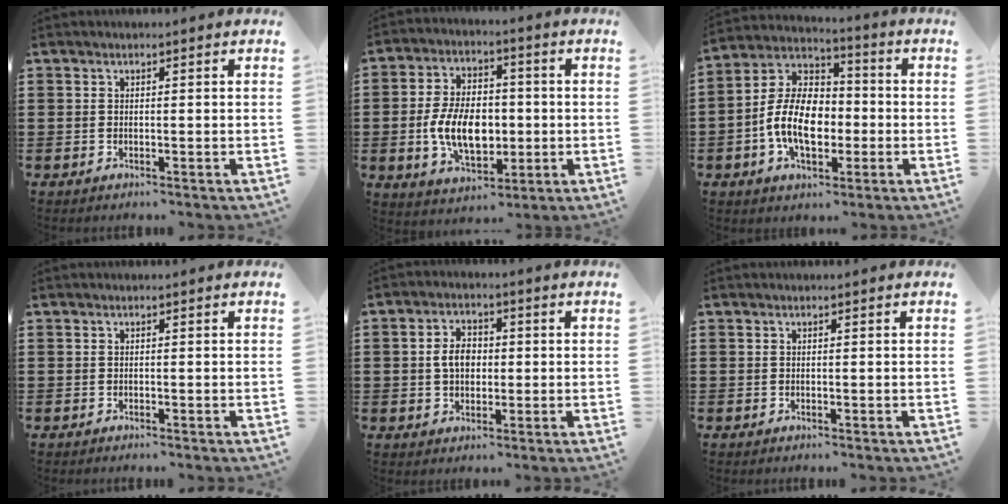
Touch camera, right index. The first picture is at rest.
{"total": 10.1, "force": [-1.5, 6.4, 7.8], "torque": [-0.156, 0.002, -0.033]}
{"total": 11.5, "force": [-2.4, 7.1, 8.7], "torque": [-0.203, 0.008, -0.047]}
{"total": 0.0}
{"total": 4.5, "force": [0.1, 3.1, 3.3], "torque": [-0.069, 0.013, -0.001]}
{"total": 0.0}